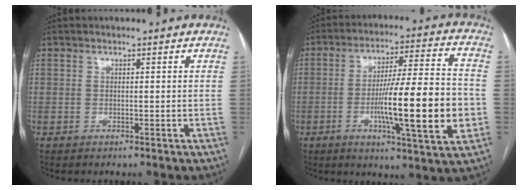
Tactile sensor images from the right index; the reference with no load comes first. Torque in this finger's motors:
{"motor_torque": [1.43, -0.71, 0.61, 0.21]}